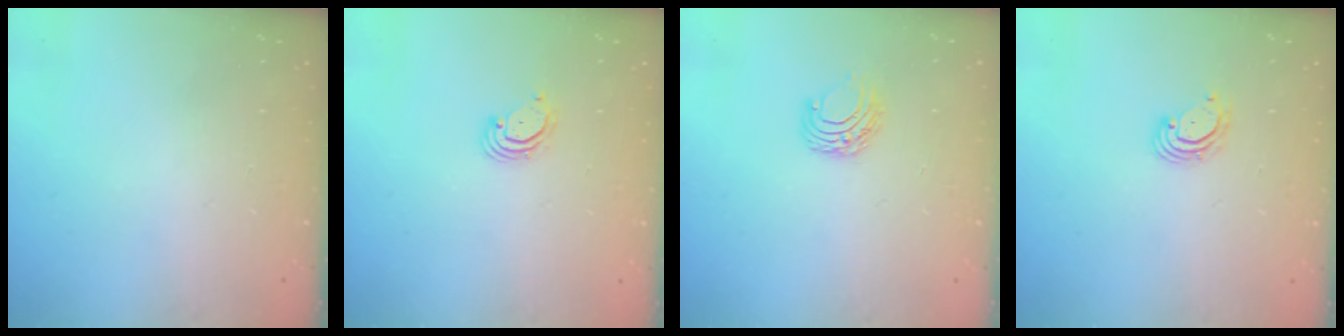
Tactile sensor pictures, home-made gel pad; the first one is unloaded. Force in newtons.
{"total": 3.0, "press": 3.0, "slide": 0.3}
{"total": 6.7, "press": 6.7, "slide": 0.5}
{"total": 2.9, "press": 2.9, "slide": 0.1}